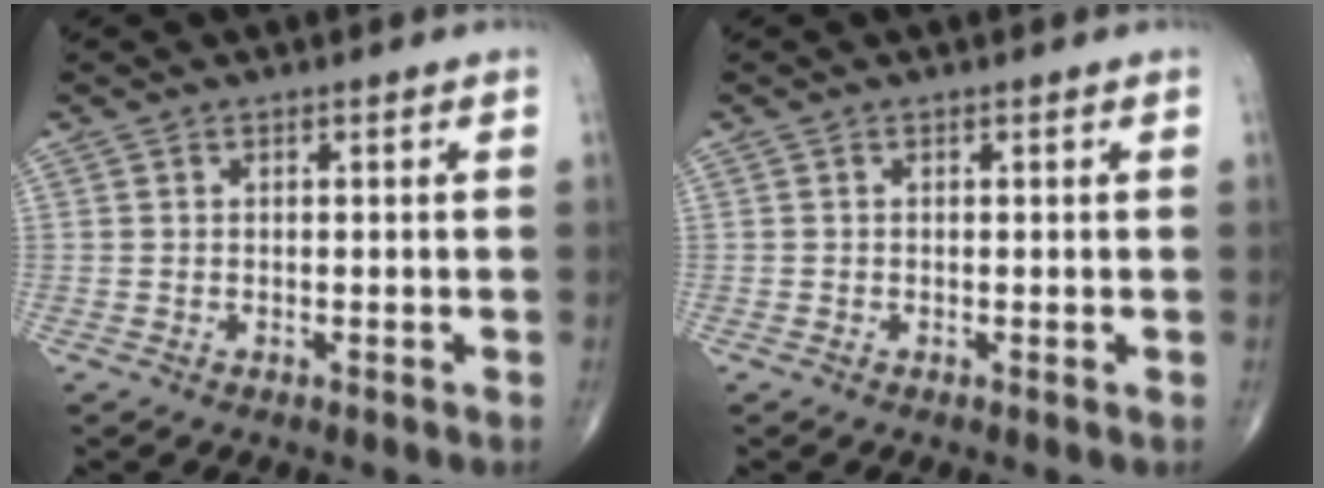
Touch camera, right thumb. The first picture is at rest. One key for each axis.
{"total": 0.0}